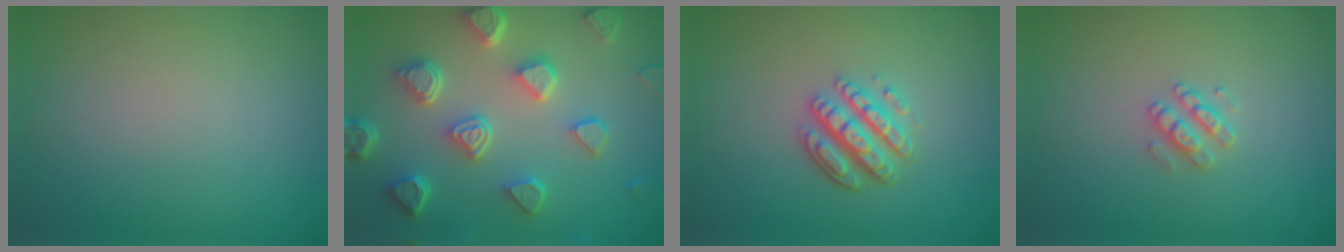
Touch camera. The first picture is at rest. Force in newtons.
{"total": 6.7, "press": 5.3, "slide": 4.1}
{"total": 4.3, "press": 3.3, "slide": 2.8}
{"total": 1.9, "press": 1.9, "slide": 0.3}